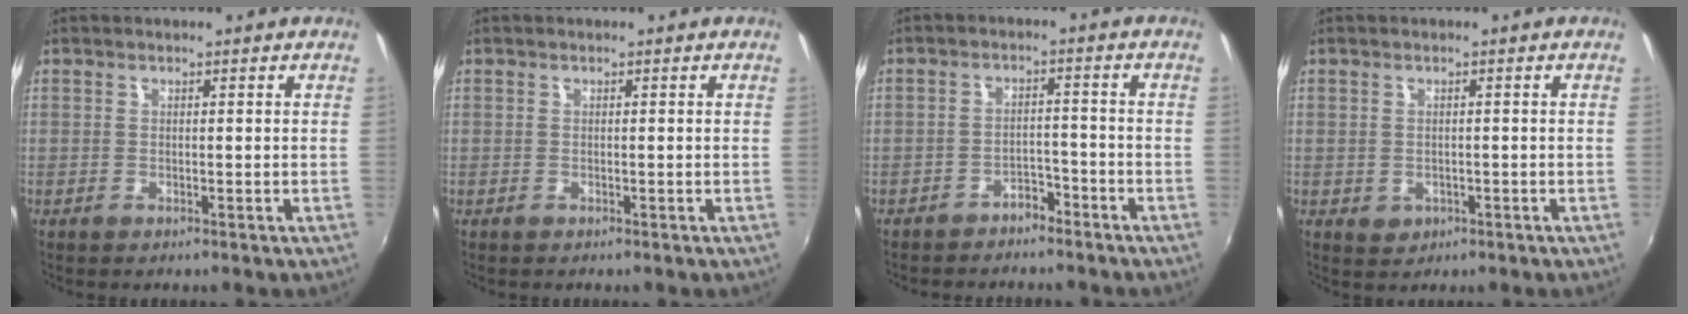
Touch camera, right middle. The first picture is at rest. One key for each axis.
{"total": 0.0}
{"total": 5.3, "fx": -4.5, "fy": 2.3, "fz": 1.4, "tx": -0.038, "ty": 0.012, "tz": -0.062}
{"total": 2.2, "fx": -0.5, "fy": 1.9, "fz": 0.9, "tx": -0.016, "ty": -0.002, "tz": -0.003}